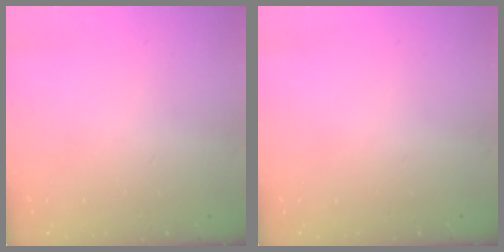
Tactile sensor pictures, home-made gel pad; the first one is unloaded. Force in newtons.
{"total": 0.0}